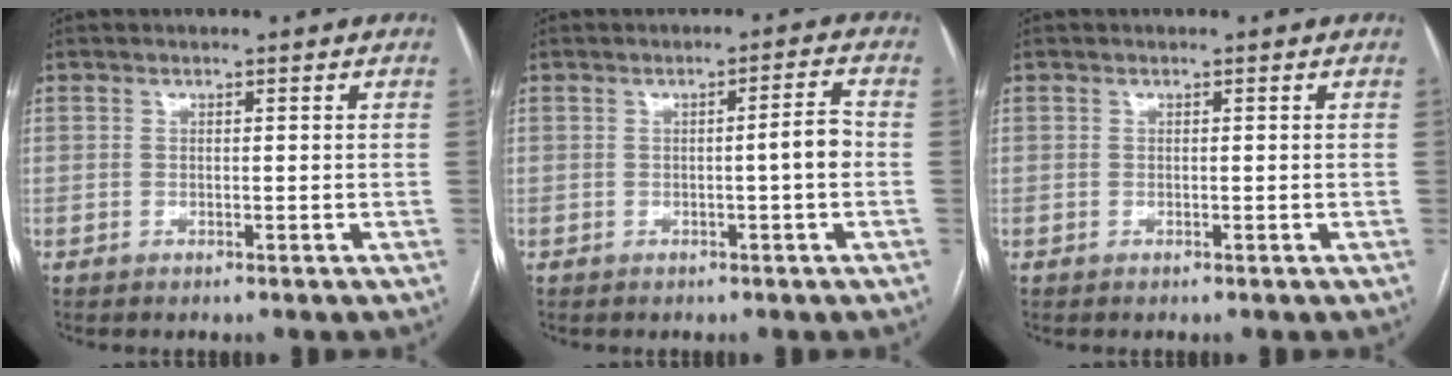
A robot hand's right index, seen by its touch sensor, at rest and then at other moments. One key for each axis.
{"total": 3.4, "fx": -0.6, "fy": -0.2, "fz": 3.4, "tx": -0.047, "ty": 0.005, "tz": -0.009}
{"total": 0.0}